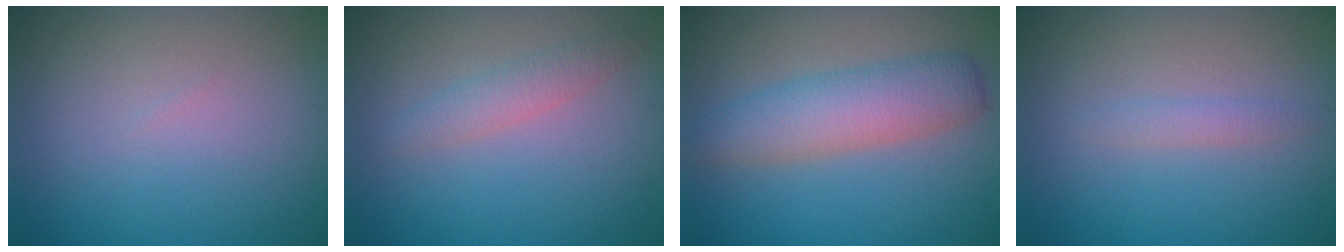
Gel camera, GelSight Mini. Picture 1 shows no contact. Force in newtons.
{"total": 1.8, "press": 1.8, "slide": 0.0}
{"total": 4.9, "press": 4.9, "slide": 0.1}
{"total": 1.2, "press": 1.2, "slide": 0.0}